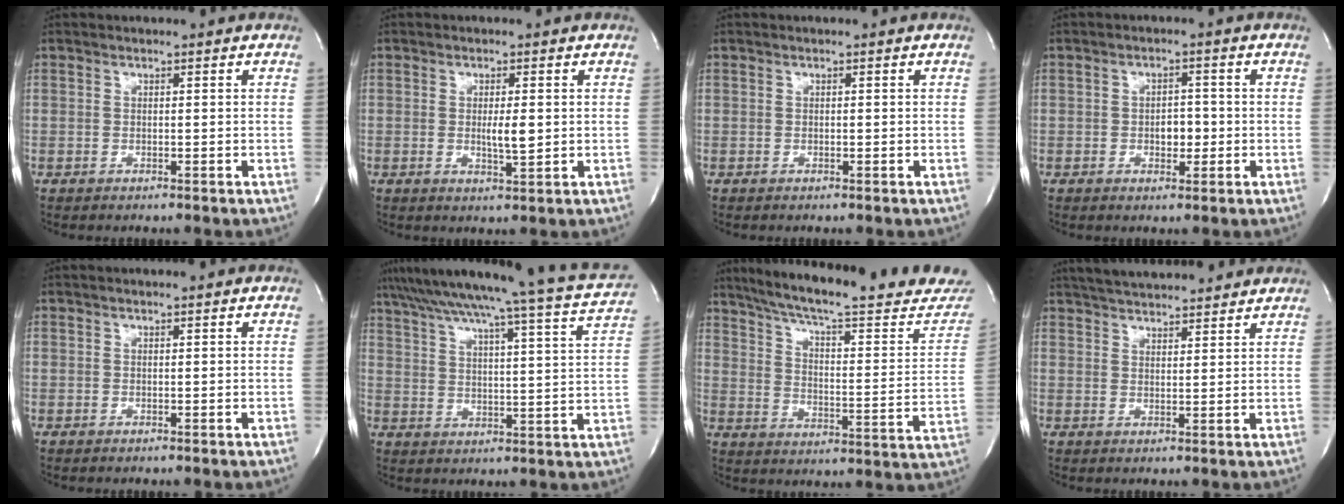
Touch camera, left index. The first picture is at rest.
{"total": 3.3, "force": [0.1, 0.6, 3.2], "torque": [-0.057, -0.006, 0.002]}
{"total": 0.0}
{"total": 3.2, "force": [-0.6, 1.8, 2.5], "torque": [-0.034, 0.005, -0.006]}
{"total": 0.7, "force": [0.6, -0.1, 0.3], "torque": [-0.003, 0.003, 0.012]}
{"total": 25.4, "force": [22.7, -1.1, 11.4], "torque": [-0.186, -0.038, 0.295]}
{"total": 27.6, "force": [24.0, 3.5, 13.1], "torque": [-0.200, -0.051, 0.311]}
{"total": 13.3, "force": [12.2, 2.0, 5.0], "torque": [-0.083, 0.032, 0.175]}